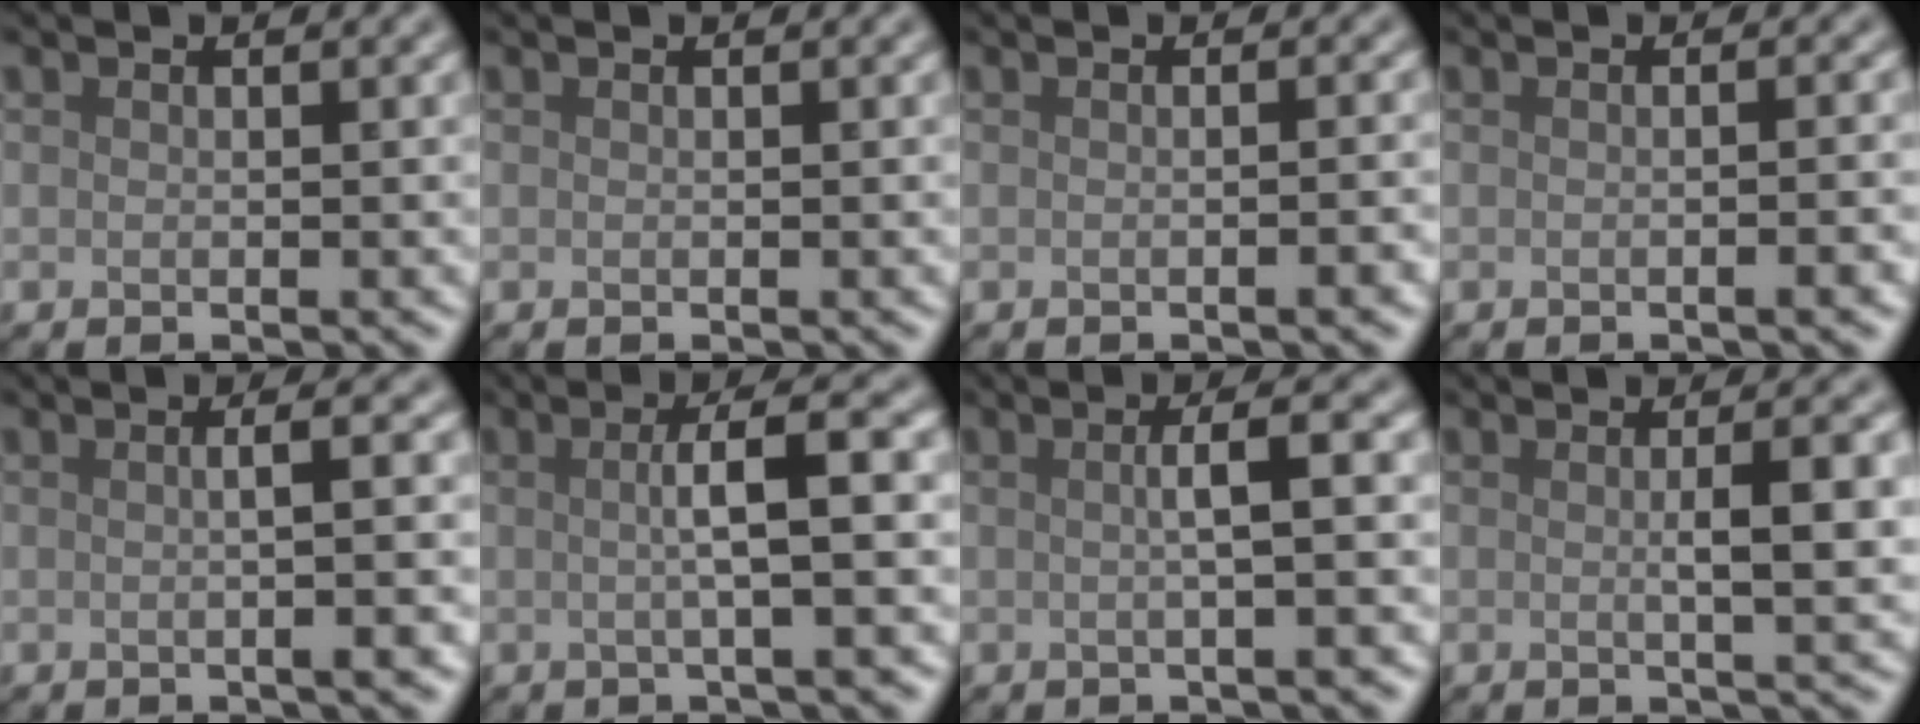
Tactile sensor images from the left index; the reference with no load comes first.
{"total": 0.0}
{"total": 1.9, "force": [-0.5, 0.6, 1.8], "torque": [-0.011, 0.005, -0.006]}
{"total": 2.7, "force": [-0.4, 1.0, 2.5], "torque": [-0.009, 0.010, -0.008]}
{"total": 5.0, "force": [0.1, 2.0, 4.6], "torque": [-0.018, 0.022, -0.021]}
{"total": 4.8, "force": [0.3, 1.0, 4.7], "torque": [-0.065, 0.011, -0.002]}
{"total": 3.9, "force": [0.1, 1.0, 3.7], "torque": [-0.044, 0.010, -0.002]}
{"total": 4.0, "force": [0.2, 0.9, 3.9], "torque": [-0.052, 0.005, 0.000]}